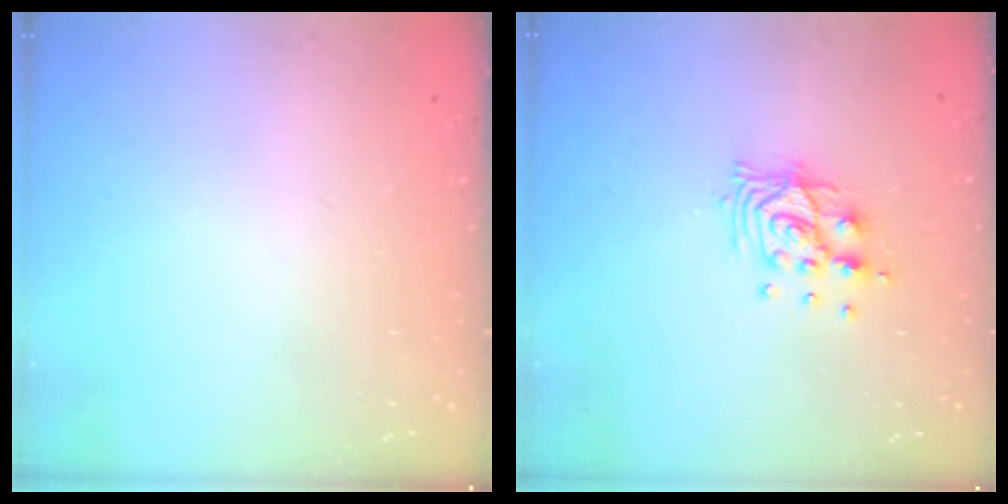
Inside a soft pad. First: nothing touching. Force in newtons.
{"total": 10.3, "press": 10.3, "slide": 0.9}